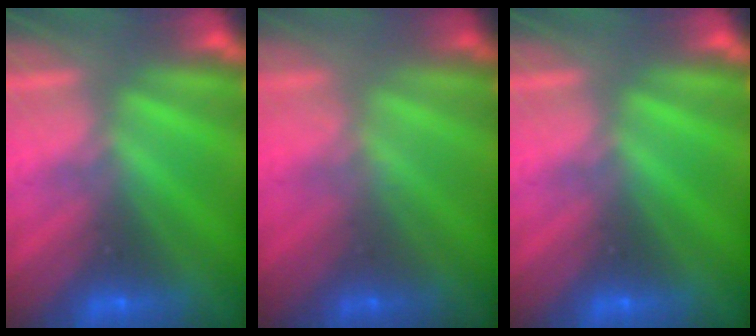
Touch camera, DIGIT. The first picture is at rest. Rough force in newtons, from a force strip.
{"total": 1.6}
{"total": 0.0}